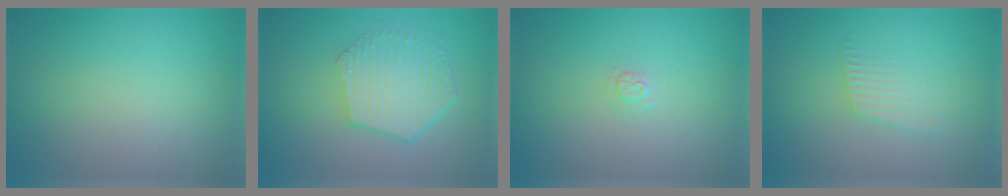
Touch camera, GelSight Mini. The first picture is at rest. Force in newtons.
{"total": 5.6, "press": 4.1, "slide": 3.7}
{"total": 0.9, "press": 0.9, "slide": 0.1}
{"total": 1.7, "press": 1.7, "slide": 0.0}